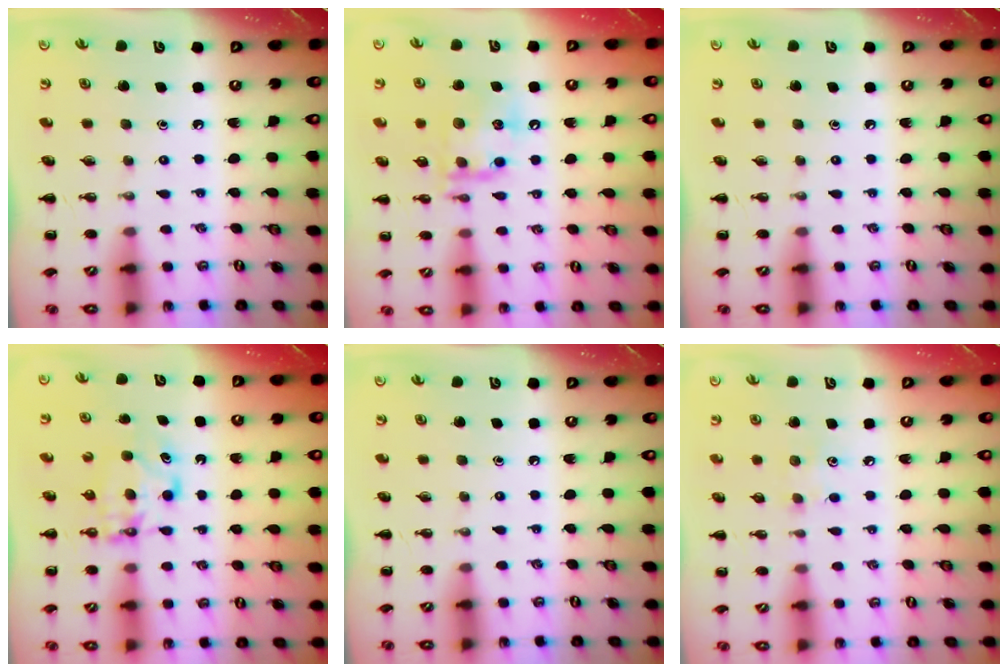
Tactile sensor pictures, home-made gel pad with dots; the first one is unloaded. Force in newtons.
{"total": 15.0, "press": 14.8, "slide": 2.2}
{"total": 0.0}
{"total": 6.1, "press": 6.0, "slide": 0.7}
{"total": 0.0}
{"total": 4.5, "press": 4.4, "slide": 1.2}